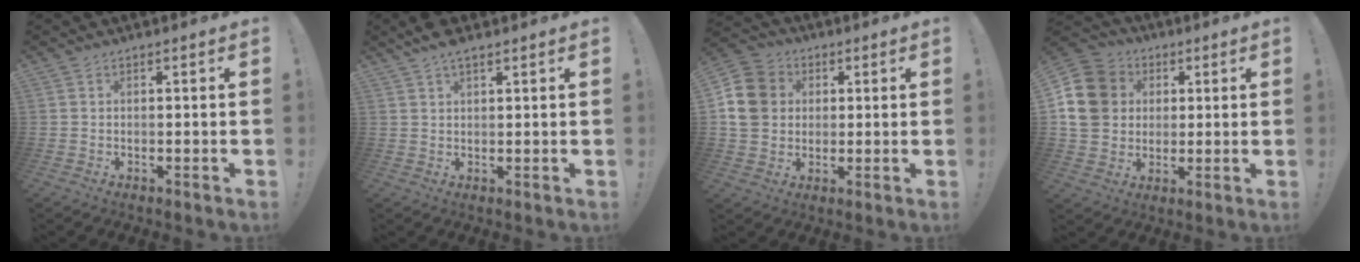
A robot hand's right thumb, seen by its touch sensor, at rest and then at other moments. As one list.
[{"total": 4.4, "force": [3.3, 1.4, 2.5], "torque": [-0.051, -0.014, 0.062]}, {"total": 12.3, "force": [2.1, 10.9, 5.4], "torque": [-0.096, 0.003, 0.045]}, {"total": 15.5, "force": [2.7, 13.5, 7.2], "torque": [-0.109, 0.000, 0.058]}]